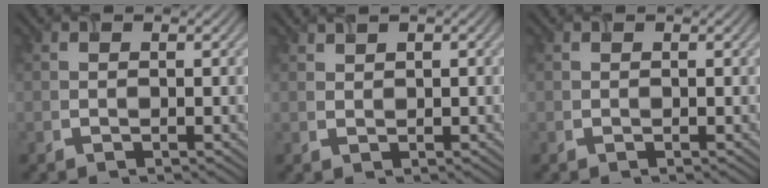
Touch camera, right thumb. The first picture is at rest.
{"total": 1.1, "force": [1.0, 0.1, 0.5], "torque": [-0.011, -0.002, 0.022]}
{"total": 0.0}